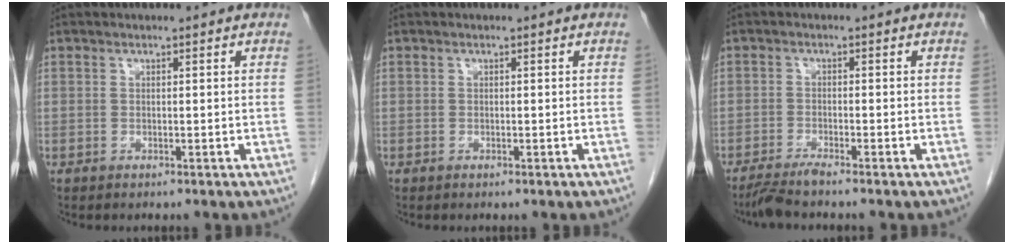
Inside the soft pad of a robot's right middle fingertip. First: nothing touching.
{"total": 0.0}
{"total": 3.4, "force": [-3.0, -0.5, 1.5], "torque": [-0.033, -0.012, -0.062]}